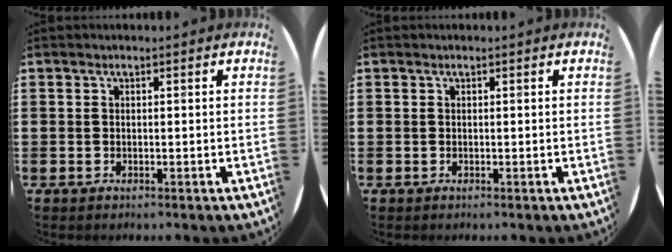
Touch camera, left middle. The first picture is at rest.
{"total": 0.0}